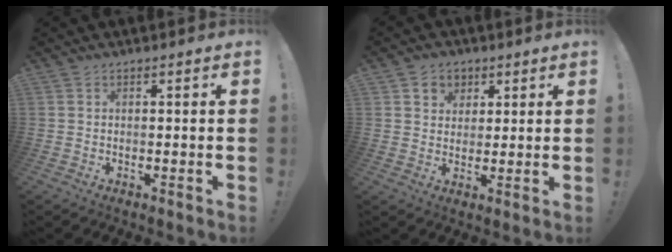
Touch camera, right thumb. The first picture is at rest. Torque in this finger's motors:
{"motor_torque": [0.41, 0.29, 0.06, 0.03, 0.00]}